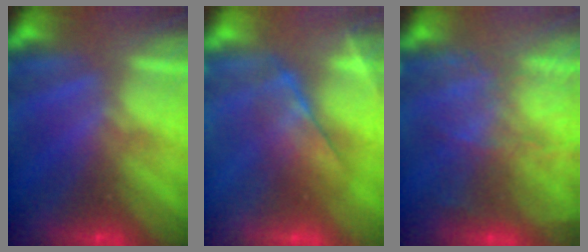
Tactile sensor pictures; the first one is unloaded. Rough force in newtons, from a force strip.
{"total": 4.4}
{"total": 8.6}